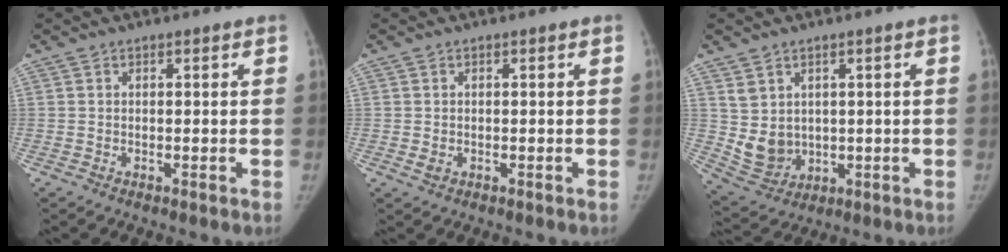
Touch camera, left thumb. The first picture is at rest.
{"total": 1.4, "force": [-0.4, 1.0, 0.8], "torque": [-0.016, 0.002, -0.005]}
{"total": 7.0, "force": [1.2, 6.0, 3.4], "torque": [-0.047, -0.012, 0.050]}